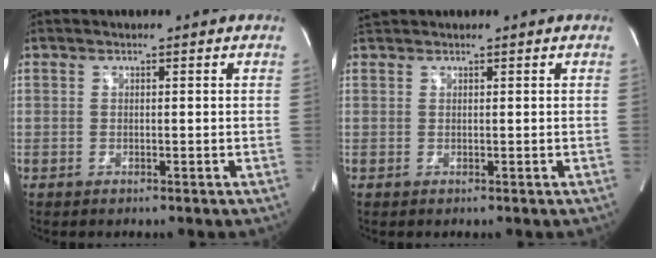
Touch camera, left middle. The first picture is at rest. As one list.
[{"total": 1.3, "force": [1.3, 0.0, 0.1], "torque": [-0.014, 0.017, 0.031]}]